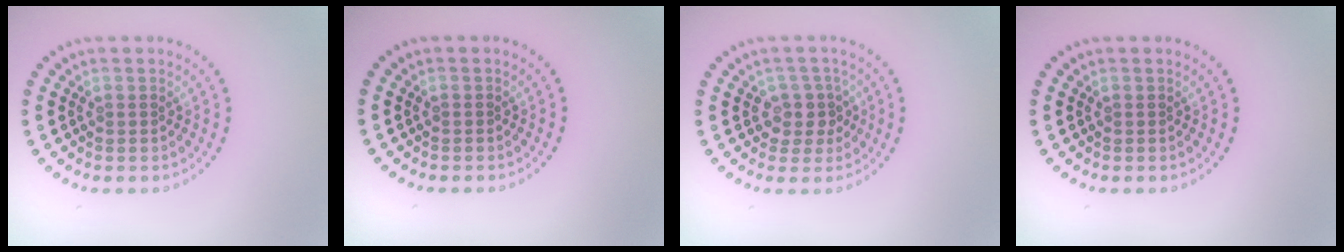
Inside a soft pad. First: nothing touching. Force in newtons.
{"total": 0.0}
{"total": 2.3, "press": 2.0, "slide": 1.2}
{"total": 0.0}